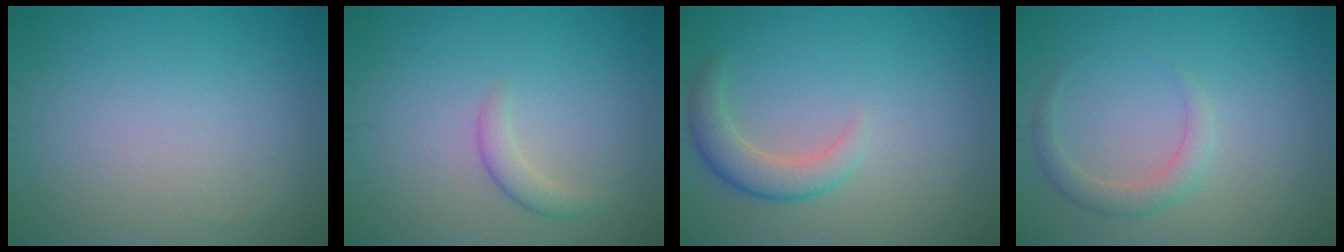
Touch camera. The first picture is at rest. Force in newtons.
{"total": 1.6, "press": 1.6, "slide": 0.0}
{"total": 3.0, "press": 3.0, "slide": 0.4}
{"total": 1.9, "press": 1.9, "slide": 0.1}